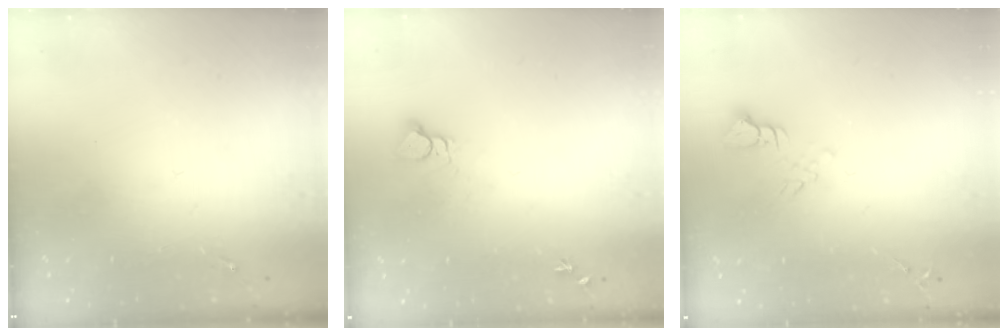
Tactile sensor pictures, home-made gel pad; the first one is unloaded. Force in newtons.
{"total": 3.9, "press": 3.9, "slide": 0.2}
{"total": 5.1, "press": 5.1, "slide": 0.4}